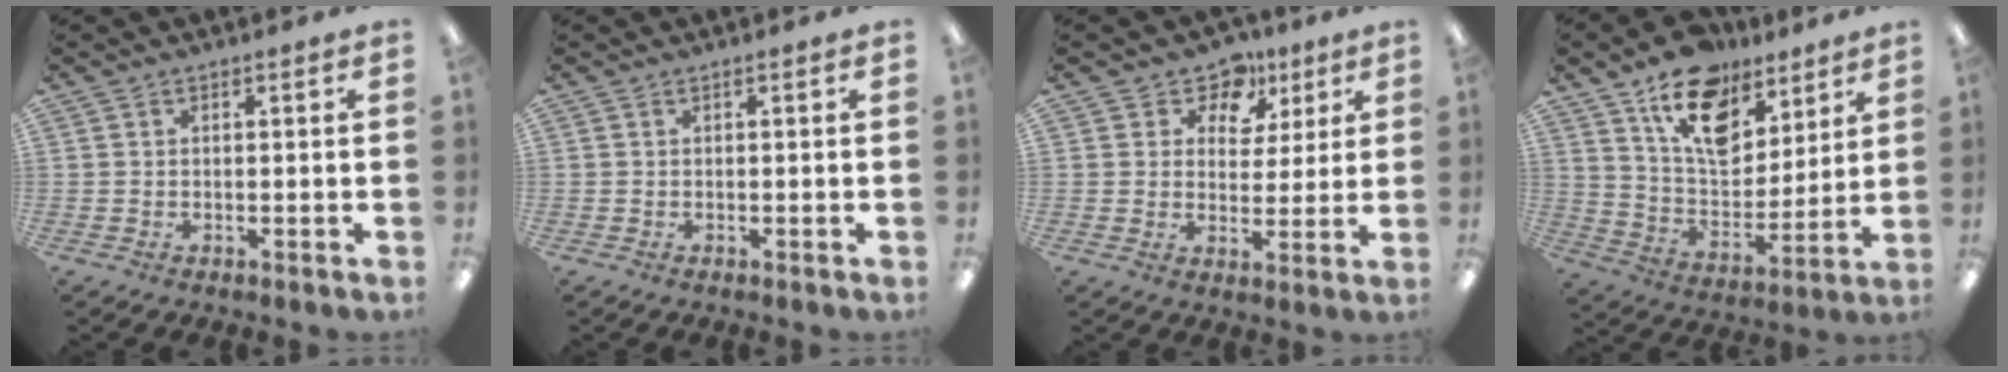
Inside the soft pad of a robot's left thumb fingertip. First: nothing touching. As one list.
[{"total": 0.0}, {"total": 8.5, "force": [5.7, 6.1, 1.5], "torque": [-0.028, -0.044, 0.104]}, {"total": 17.5, "force": [11.0, 10.3, 8.8], "torque": [-0.135, -0.061, 0.198]}]